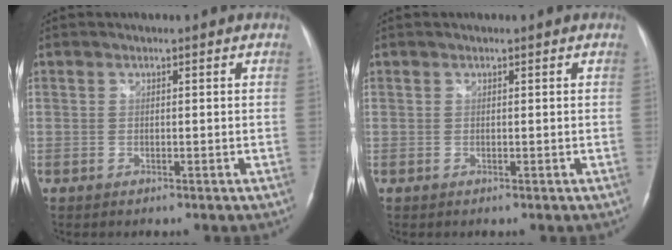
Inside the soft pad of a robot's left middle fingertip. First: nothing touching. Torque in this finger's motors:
{"motor_torque": [0.36, -0.24, -0.04, 0.04]}